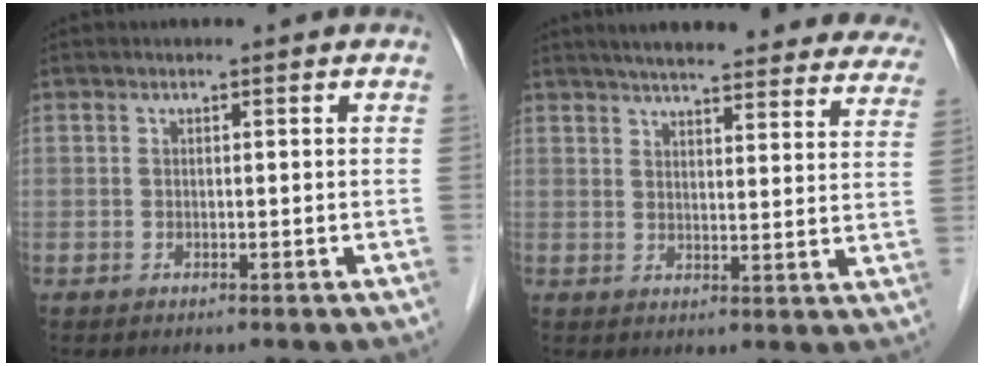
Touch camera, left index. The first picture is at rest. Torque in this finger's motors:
{"motor_torque": [0.96, -0.92, 0.29, 0.10]}